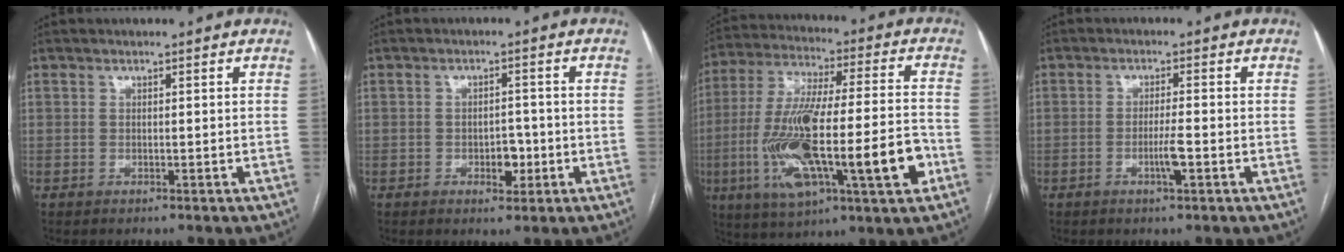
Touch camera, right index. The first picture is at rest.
{"total": 3.4, "force": [-1.1, 1.9, 2.6], "torque": [-0.031, 0.006, -0.008]}
{"total": 22.6, "force": [-6.4, 3.7, 21.4], "torque": [-0.392, -0.008, -0.101]}
{"total": 3.2, "force": [-1.2, 0.0, 3.0], "torque": [-0.059, -0.003, -0.021]}